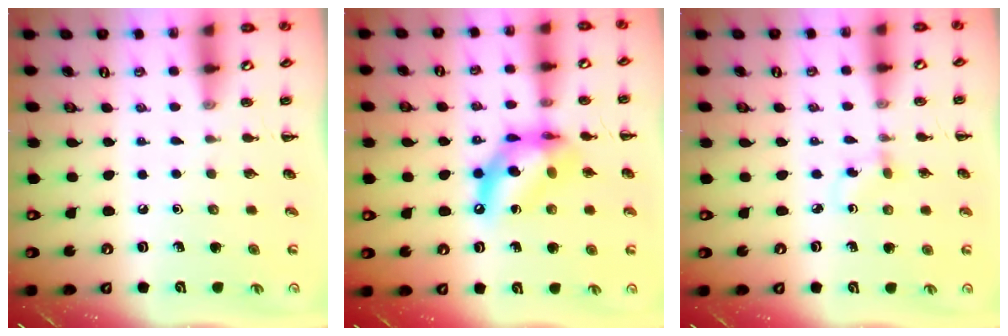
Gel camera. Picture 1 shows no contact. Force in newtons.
{"total": 12.6, "press": 12.1, "slide": 3.3}
{"total": 1.6, "press": 1.4, "slide": 0.8}